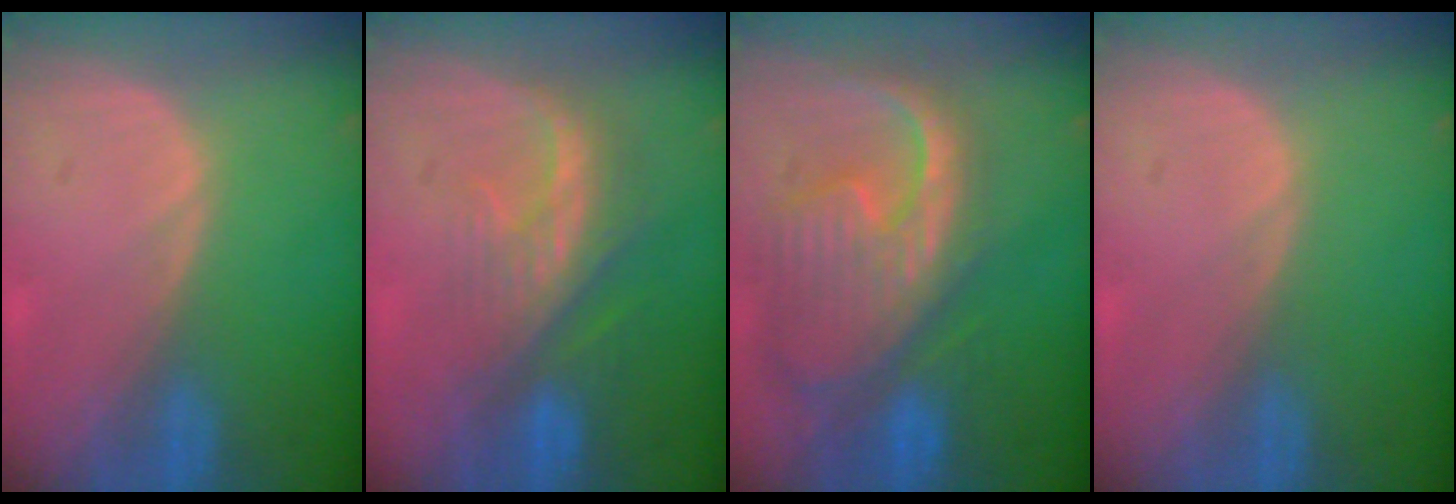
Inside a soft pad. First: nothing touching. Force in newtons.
{"total": 8.1, "press": 7.3, "slide": 3.4}
{"total": 12.6, "press": 10.8, "slide": 6.5}
{"total": 0.0}